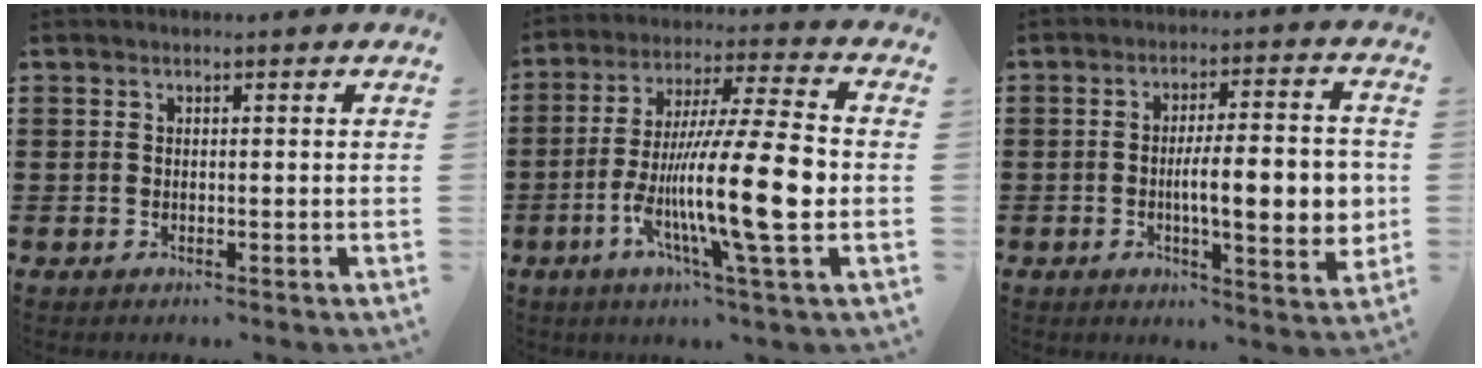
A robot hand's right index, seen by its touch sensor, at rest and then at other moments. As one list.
[{"total": 17.9, "force": [-3.6, 2.2, 17.4], "torque": [-0.315, -0.012, -0.069]}, {"total": 10.9, "force": [-1.0, 2.6, 10.5], "torque": [-0.147, -0.007, -0.022]}]